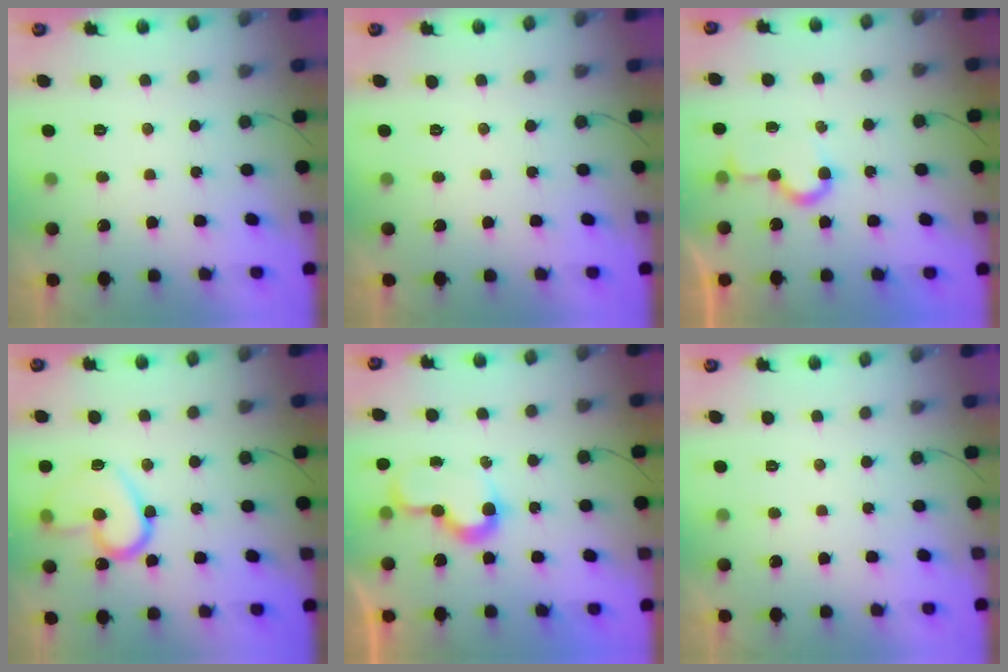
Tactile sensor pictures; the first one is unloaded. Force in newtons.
{"total": 0.0}
{"total": 5.8, "press": 5.8, "slide": 0.6}
{"total": 15.0, "press": 14.9, "slide": 1.4}
{"total": 8.1, "press": 8.1, "slide": 0.2}
{"total": 0.0}